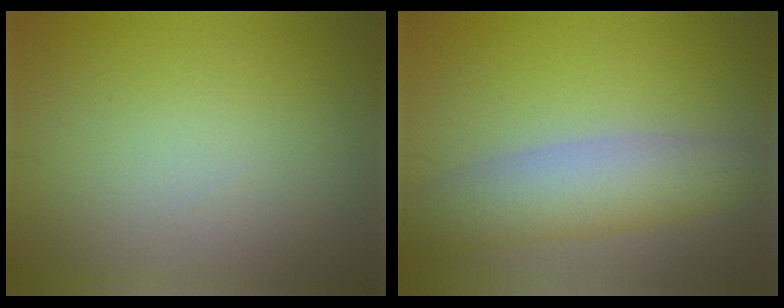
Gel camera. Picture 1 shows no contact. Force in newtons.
{"total": 5.5, "press": 5.5, "slide": 0.3}